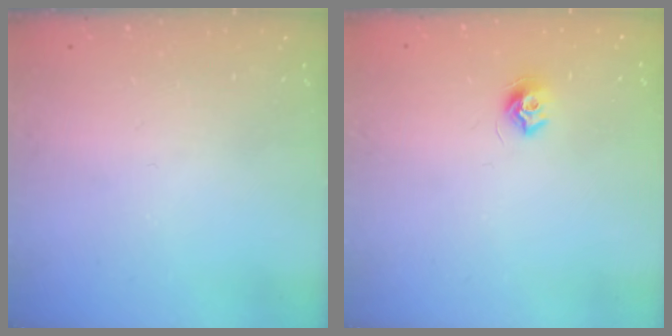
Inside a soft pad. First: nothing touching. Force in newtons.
{"total": 7.6, "press": 7.5, "slide": 0.5}